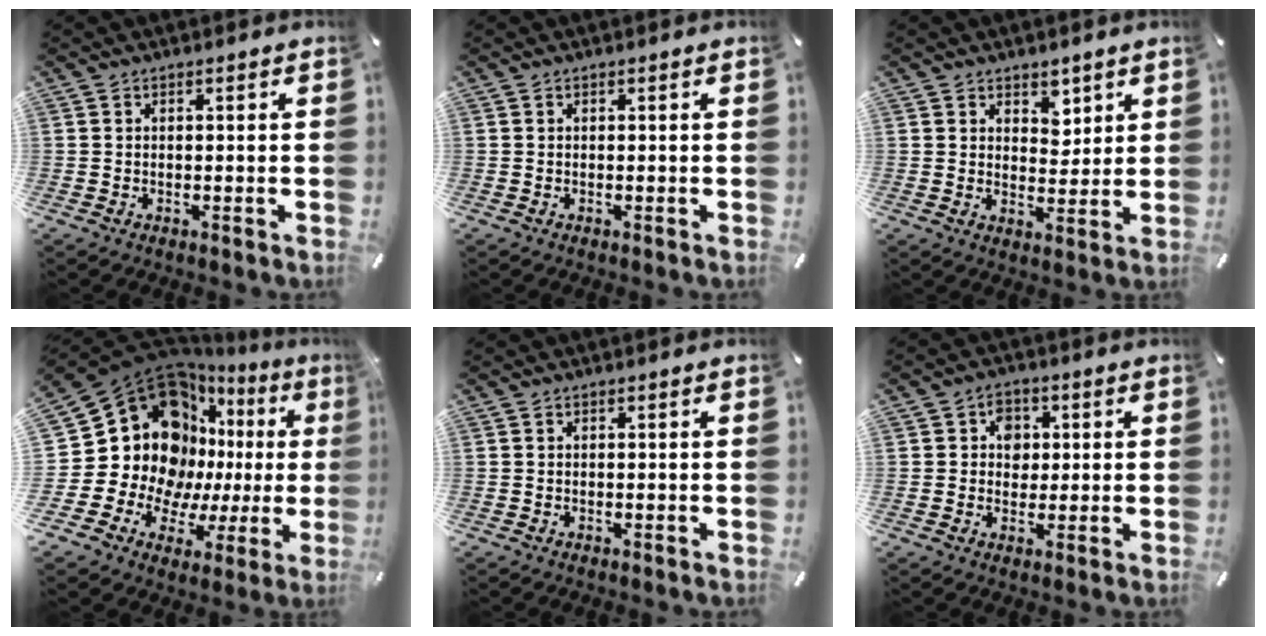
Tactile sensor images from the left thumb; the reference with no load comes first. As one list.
[{"total": 0.0}, {"total": 4.8, "force": [3.1, 3.6, 0.8], "torque": [0.002, -0.017, 0.049]}, {"total": 24.2, "force": [6.6, 17.6, 15.2], "torque": [-0.282, -0.072, 0.137]}, {"total": 0.0}, {"total": 5.3, "force": [0.8, 4.8, 2.2], "torque": [-0.021, 0.000, 0.008]}]